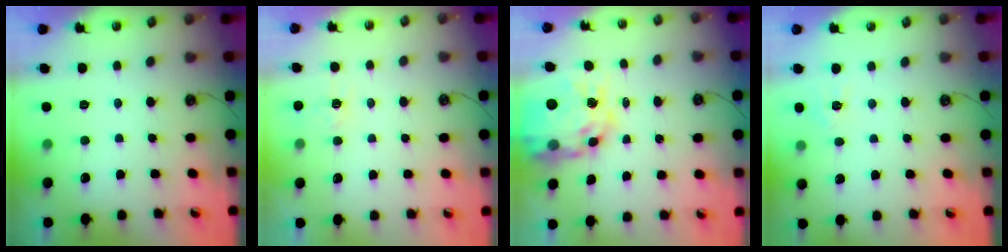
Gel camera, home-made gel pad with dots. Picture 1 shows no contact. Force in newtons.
{"total": 5.0, "press": 4.9, "slide": 0.8}
{"total": 17.0, "press": 17.0, "slide": 1.6}
{"total": 4.3, "press": 4.2, "slide": 0.6}